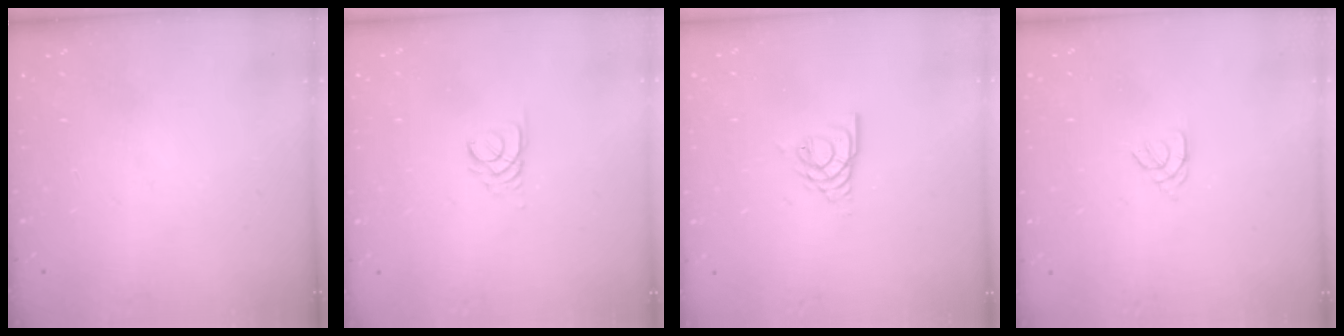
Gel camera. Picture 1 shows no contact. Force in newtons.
{"total": 2.6, "press": 2.6, "slide": 0.3}
{"total": 3.3, "press": 3.2, "slide": 0.4}
{"total": 1.1, "press": 1.0, "slide": 0.3}